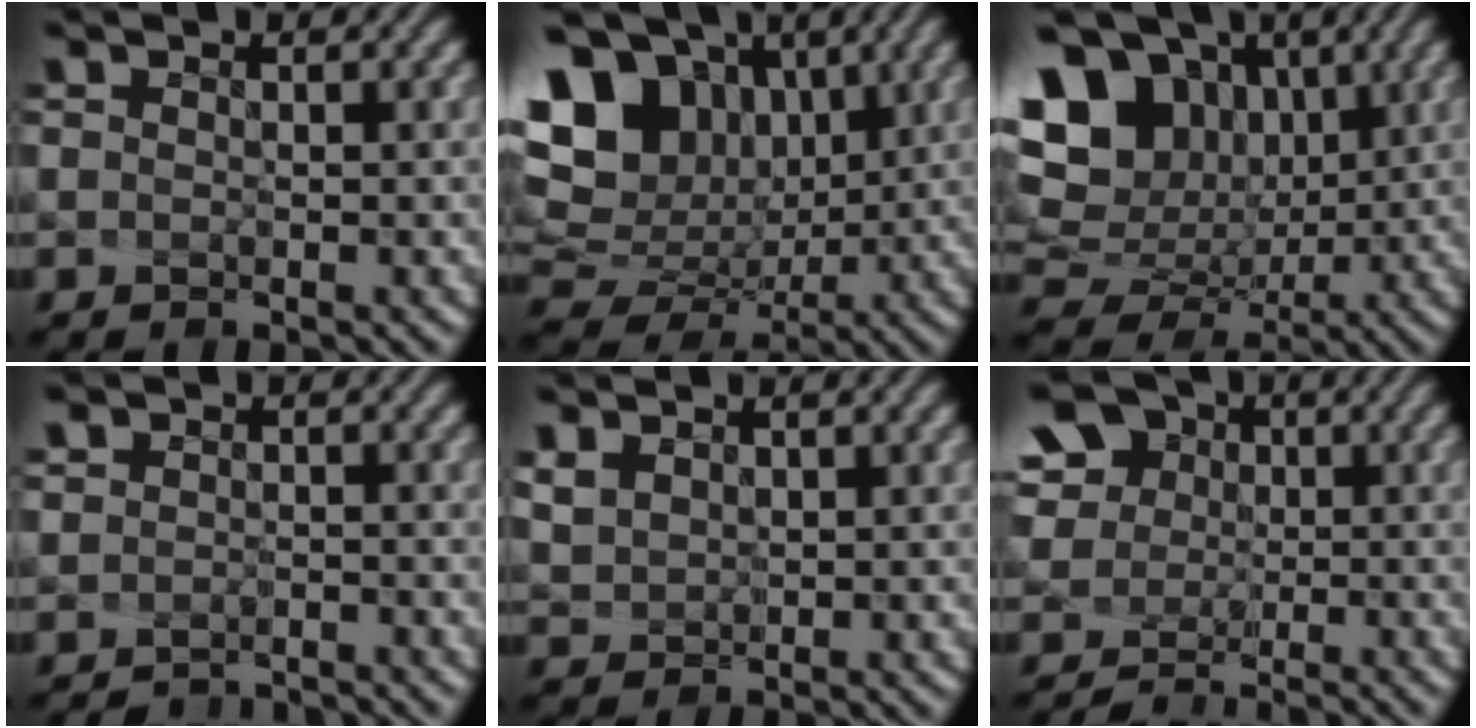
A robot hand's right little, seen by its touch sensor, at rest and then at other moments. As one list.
[{"total": 14.4, "force": [4.3, 11.2, 8.0], "torque": [-0.202, 0.011, 0.118]}, {"total": 15.9, "force": [4.9, 12.9, 7.9], "torque": [-0.206, 0.011, 0.114]}, {"total": 2.5, "force": [-2.3, 1.1, -0.1], "torque": [0.020, -0.011, -0.027]}, {"total": 1.6, "force": [1.1, 1.0, 0.4], "torque": [-0.056, -0.015, 0.057]}, {"total": 8.9, "force": [-0.7, 8.4, 2.9], "torque": [-0.123, 0.000, -0.015]}]